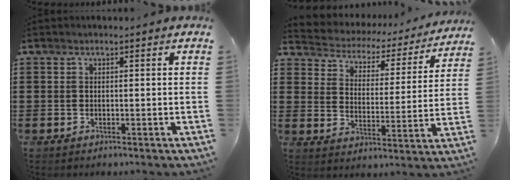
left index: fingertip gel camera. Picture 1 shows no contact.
{"total": 2.7, "force": [2.5, 0.9, 0.0], "torque": [-0.022, -0.023, 0.032]}